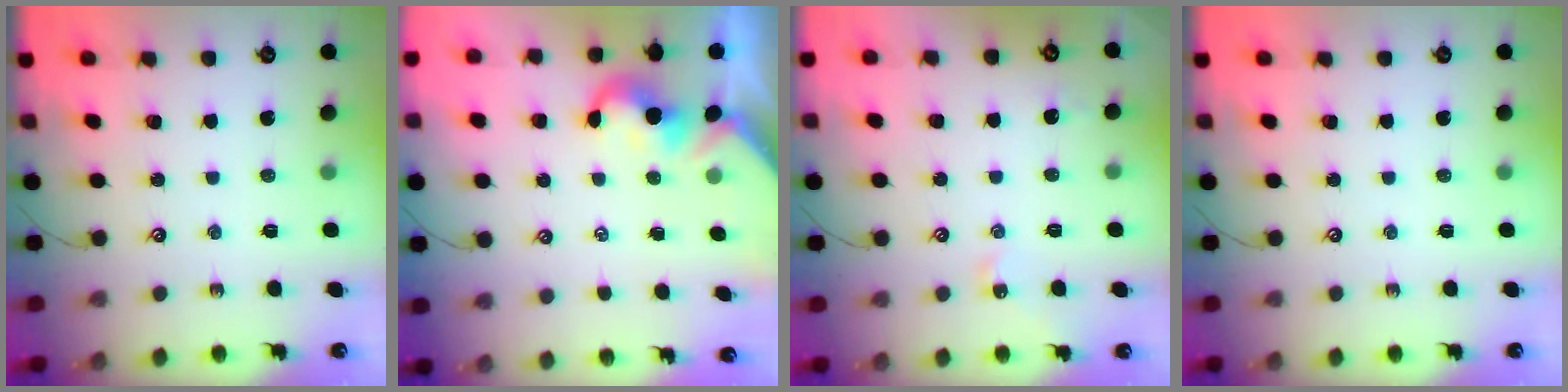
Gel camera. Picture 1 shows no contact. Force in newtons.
{"total": 0.6, "press": 0.5, "slide": 0.3}
{"total": 3.7, "press": 3.7, "slide": 0.4}
{"total": 0.0}